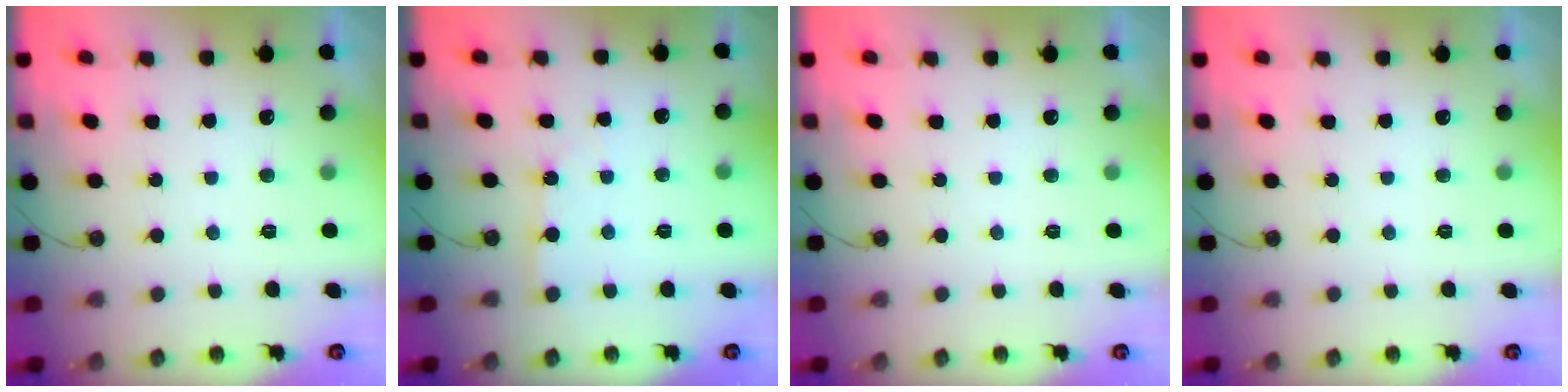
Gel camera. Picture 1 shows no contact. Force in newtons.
{"total": 2.7, "press": 2.7, "slide": 0.4}
{"total": 0.0}
{"total": 0.0}